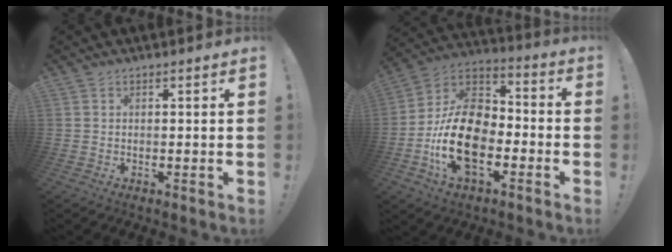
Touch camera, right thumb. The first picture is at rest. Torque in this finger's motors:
{"motor_torque": [2.44, 2.57, 1.49, -1.28, 0.46]}